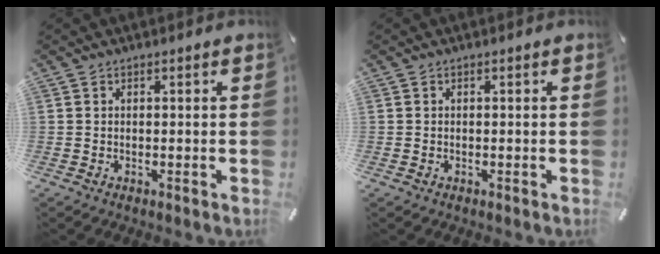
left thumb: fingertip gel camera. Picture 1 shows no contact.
{"total": 0.0}